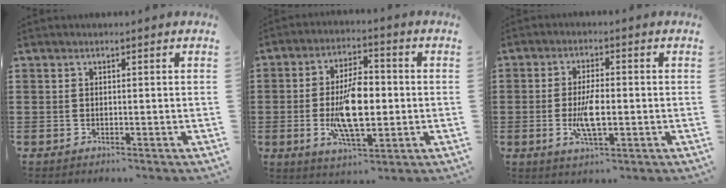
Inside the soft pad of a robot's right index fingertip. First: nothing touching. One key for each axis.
{"total": 10.9, "fx": -1.3, "fy": 4.8, "fz": 9.8, "tx": -0.198, "ty": -0.008, "tz": -0.028}
{"total": 6.3, "fx": -1.0, "fy": 2.2, "fz": 5.8, "tx": -0.127, "ty": -0.005, "tz": -0.024}